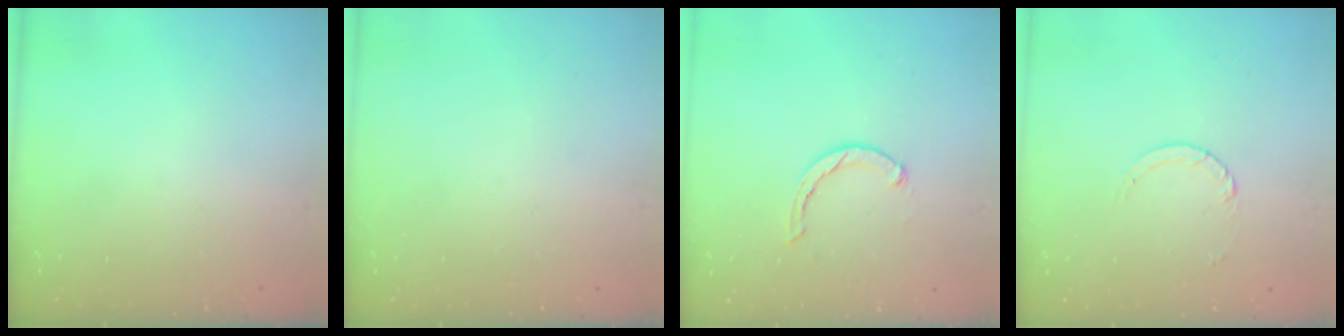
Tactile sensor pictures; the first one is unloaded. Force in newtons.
{"total": 0.0}
{"total": 1.9, "press": 1.9, "slide": 0.3}
{"total": 2.5, "press": 2.4, "slide": 0.2}